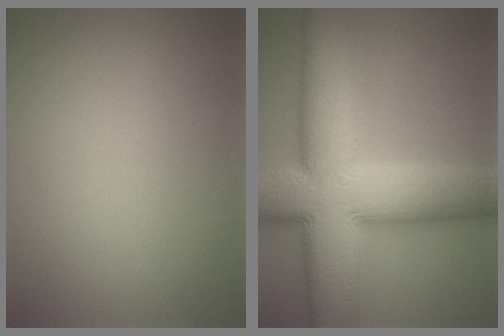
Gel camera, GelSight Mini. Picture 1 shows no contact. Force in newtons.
{"total": 15.2, "press": 15.2, "slide": 0.8}